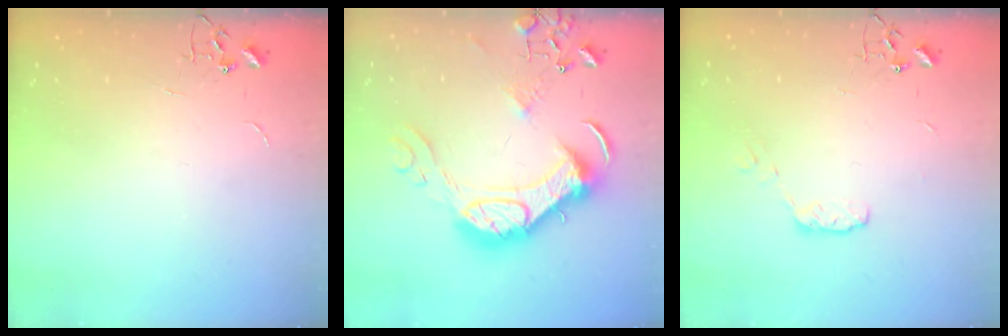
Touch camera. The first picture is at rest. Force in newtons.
{"total": 18.9, "press": 18.8, "slide": 1.7}
{"total": 5.6, "press": 5.5, "slide": 0.8}